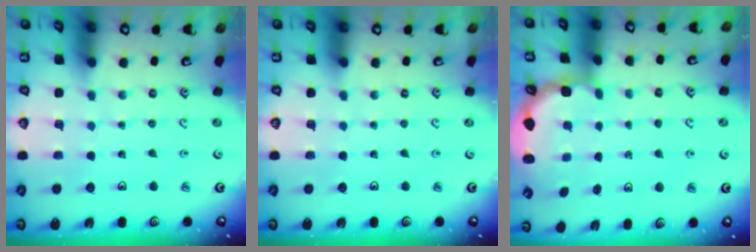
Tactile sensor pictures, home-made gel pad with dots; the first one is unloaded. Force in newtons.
{"total": 0.0}
{"total": 2.8, "press": 2.5, "slide": 1.4}